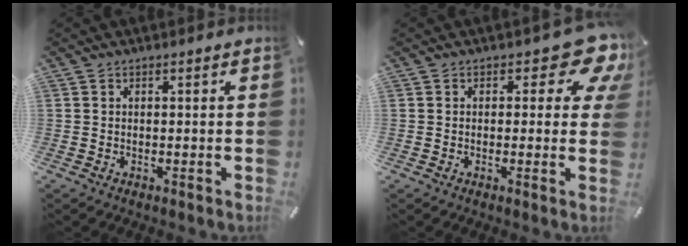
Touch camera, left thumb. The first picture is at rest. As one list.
[{"total": 9.7, "force": [4.7, 4.7, 7.1], "torque": [-0.078, -0.027, 0.077]}]